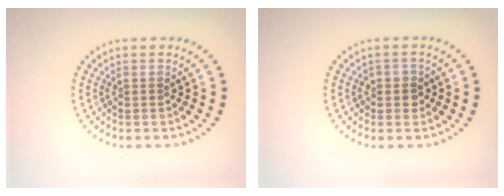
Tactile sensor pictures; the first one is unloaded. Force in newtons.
{"total": 1.6, "press": 1.4, "slide": 0.7}